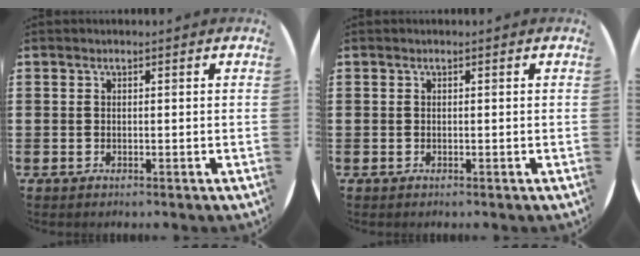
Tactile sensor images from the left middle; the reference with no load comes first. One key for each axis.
{"total": 0.0}